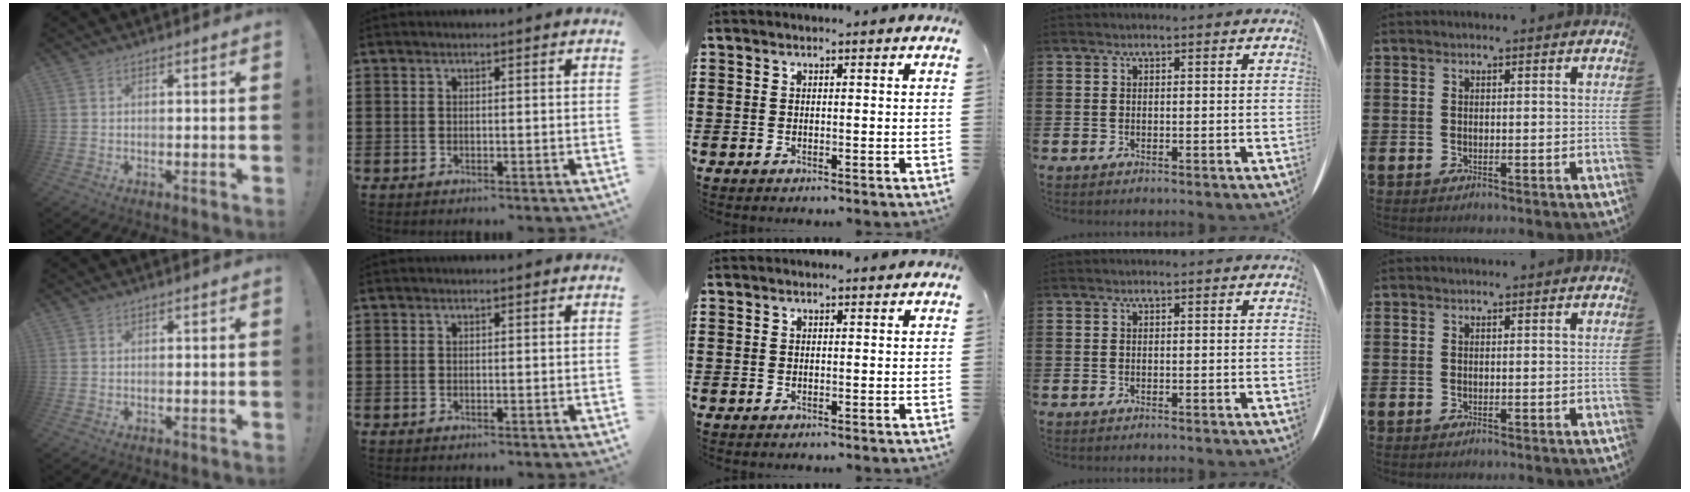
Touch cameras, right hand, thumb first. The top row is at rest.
{}